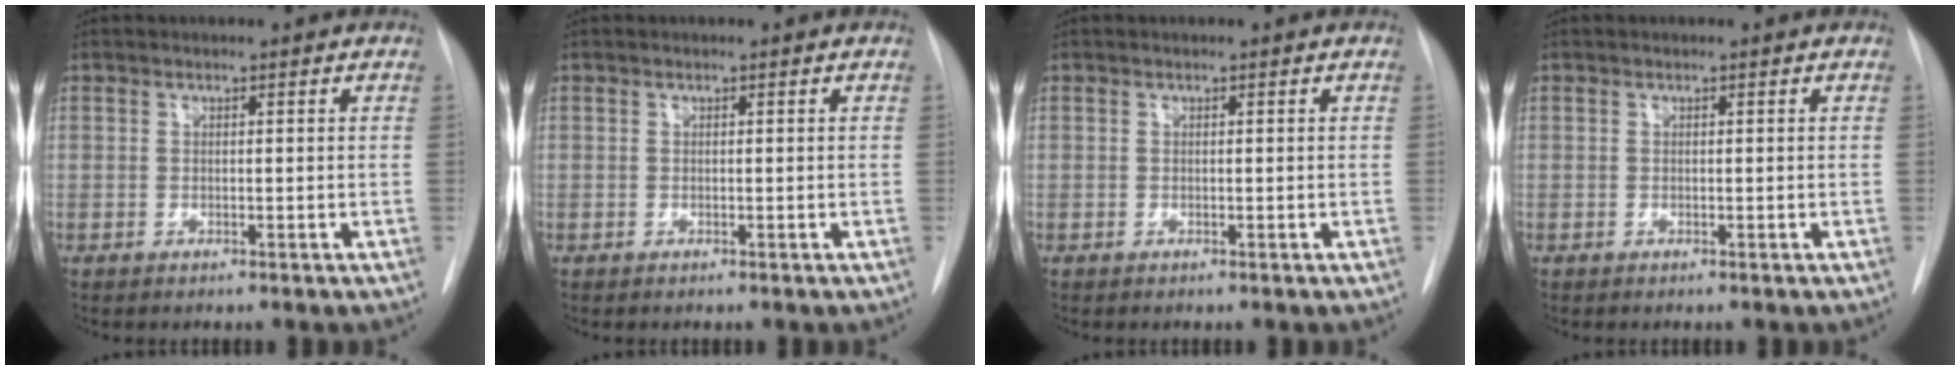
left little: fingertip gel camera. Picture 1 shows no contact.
{"total": 0.0}
{"total": 0.0}
{"total": 0.0}